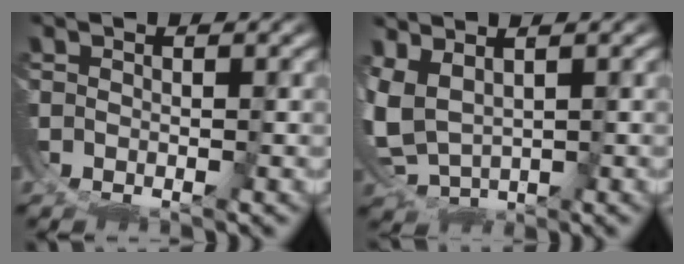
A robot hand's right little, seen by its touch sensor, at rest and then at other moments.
{"total": 6.3, "force": [-0.3, 5.5, 2.9], "torque": [-0.116, -0.036, 0.012]}